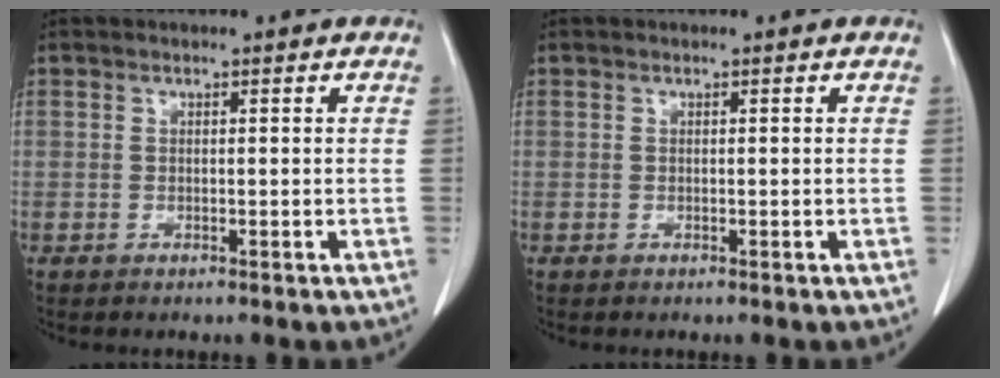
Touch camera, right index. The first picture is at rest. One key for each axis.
{"total": 0.0}